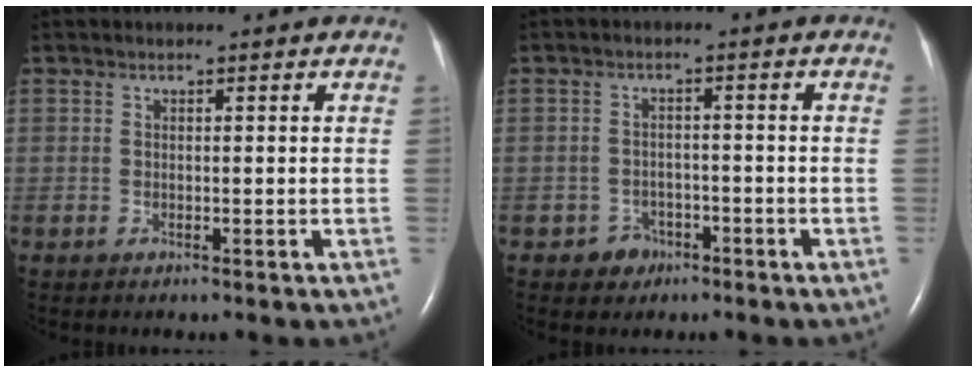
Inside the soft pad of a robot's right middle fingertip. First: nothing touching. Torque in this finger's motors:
{"motor_torque": [0.35, -0.31, -0.05, -0.01]}